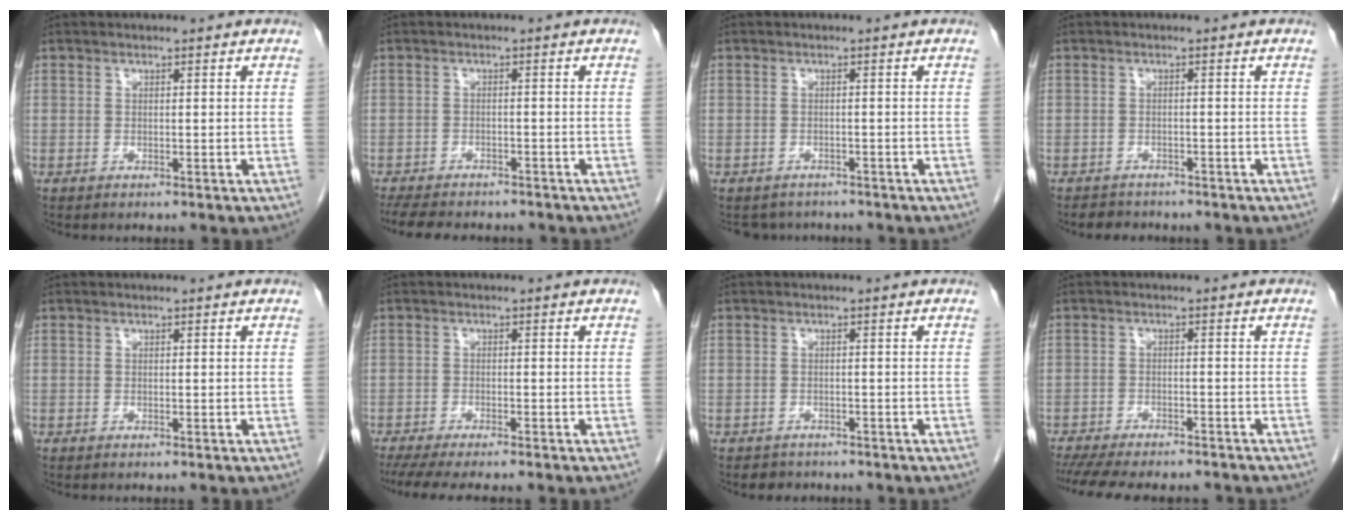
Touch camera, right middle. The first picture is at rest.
{"total": 11.1, "force": [-9.5, 3.5, 4.5], "torque": [-0.088, -0.007, -0.129]}
{"total": 3.8, "force": [-3.5, 1.7, -0.1], "torque": [0.004, 0.002, -0.047]}
{"total": 3.0, "force": [-2.7, 1.4, 0.2], "torque": [-0.011, 0.000, -0.038]}
{"total": 0.0}
{"total": 8.4, "force": [-7.0, 0.9, 4.6], "torque": [-0.059, -0.013, -0.106]}
{"total": 2.2, "force": [-1.8, 1.2, -0.1], "torque": [-0.008, 0.003, -0.028]}
{"total": 13.9, "force": [-12.2, 3.3, 5.7], "torque": [-0.114, -0.012, -0.165]}